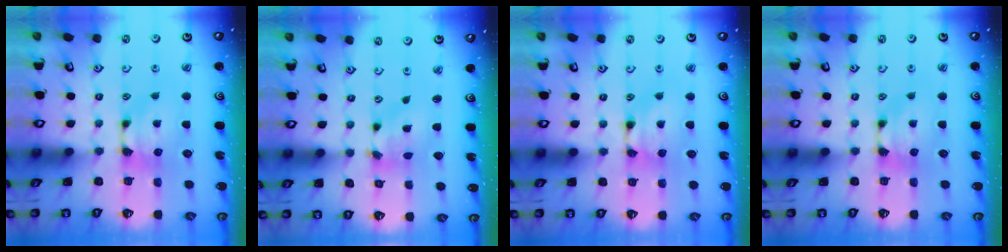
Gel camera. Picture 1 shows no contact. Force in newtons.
{"total": 4.0, "press": 3.6, "slide": 1.6}
{"total": 1.8, "press": 1.8, "slide": 0.1}
{"total": 0.0}